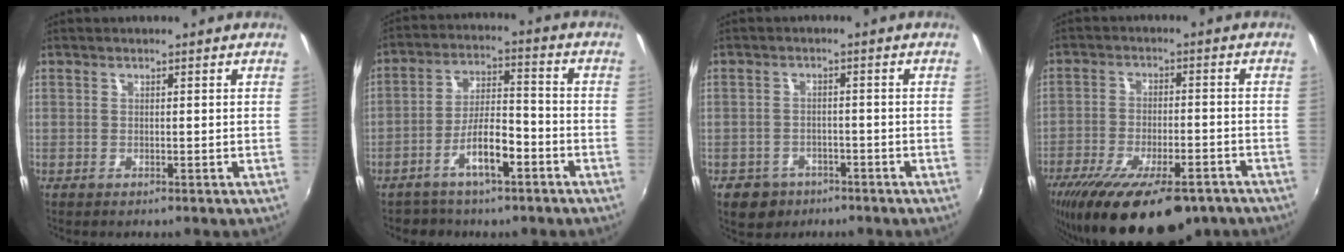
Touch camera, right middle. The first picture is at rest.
{"total": 7.6, "force": [-4.4, 3.0, 5.4], "torque": [-0.098, 0.019, -0.067]}
{"total": 6.1, "force": [-3.7, 4.5, 1.7], "torque": [-0.054, -0.002, -0.052]}
{"total": 20.6, "force": [-14.5, 7.1, 12.8], "torque": [-0.245, -0.050, -0.215]}